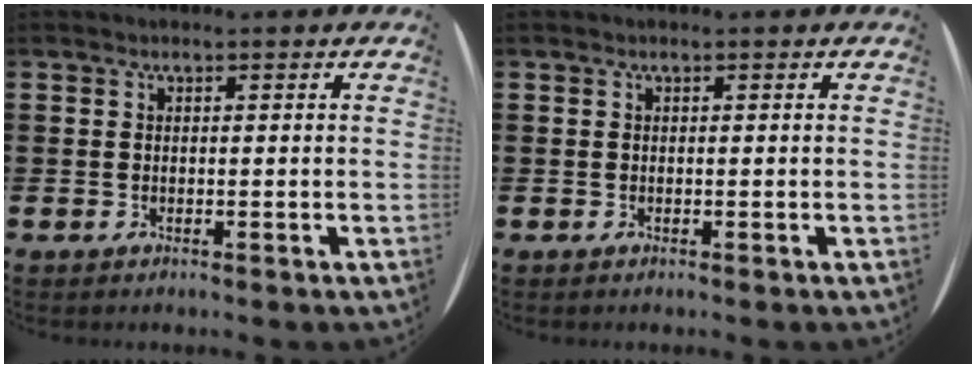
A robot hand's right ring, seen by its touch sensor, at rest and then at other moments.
{"total": 0.0}